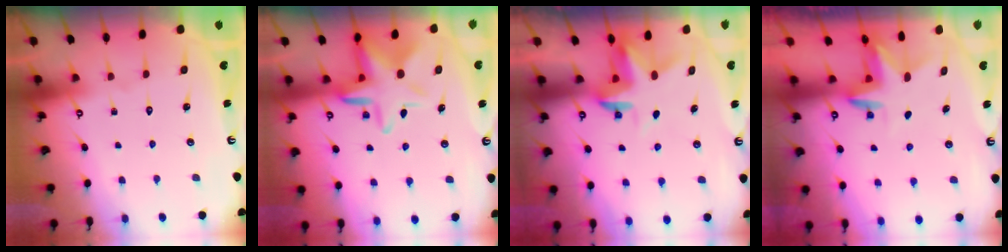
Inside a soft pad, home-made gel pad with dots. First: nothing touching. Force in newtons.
{"total": 10.7, "press": 10.4, "slide": 2.1}
{"total": 3.2, "press": 3.2, "slide": 0.3}
{"total": 3.3, "press": 3.3, "slide": 0.3}